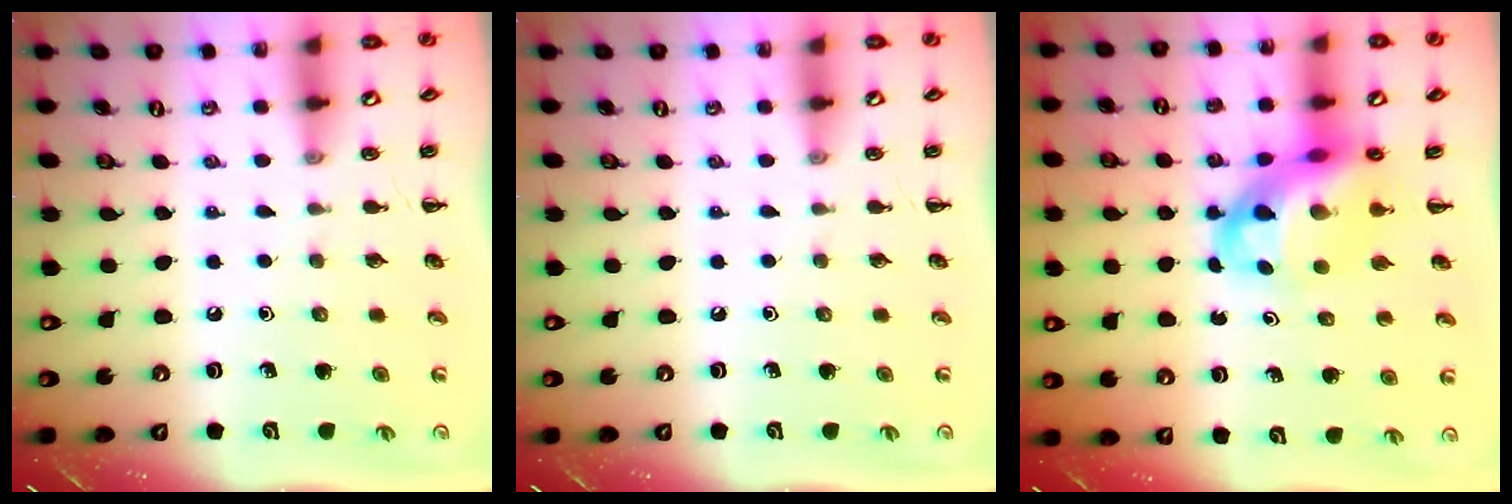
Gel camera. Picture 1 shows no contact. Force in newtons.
{"total": 0.0}
{"total": 10.9, "press": 10.6, "slide": 2.8}